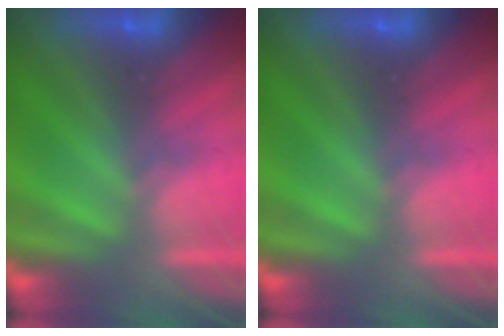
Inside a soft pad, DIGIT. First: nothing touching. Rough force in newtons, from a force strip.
{"total": 0.0}